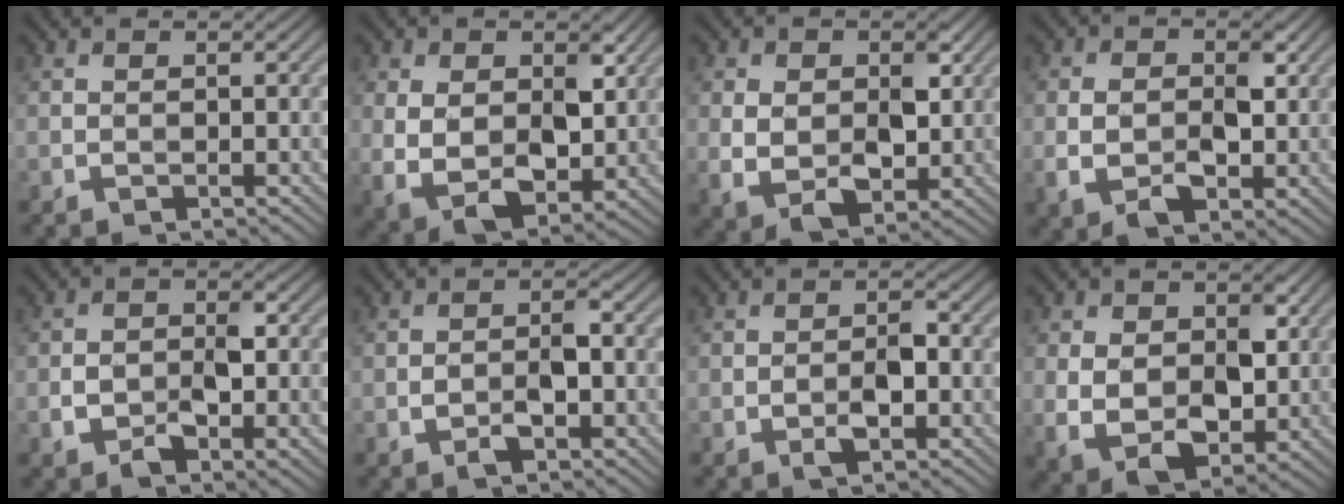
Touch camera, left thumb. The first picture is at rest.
{"total": 8.8, "force": [0.9, 5.7, 6.7], "torque": [-0.143, -0.020, 0.026]}
{"total": 6.9, "force": [0.3, 4.6, 5.2], "torque": [-0.099, -0.014, 0.010]}
{"total": 5.8, "force": [-0.6, 3.5, 4.6], "torque": [-0.082, -0.007, -0.011]}
{"total": 6.5, "force": [-2.2, 3.6, 4.9], "torque": [-0.074, -0.001, -0.040]}
{"total": 4.3, "force": [-1.5, 2.1, 3.4], "torque": [-0.060, 0.003, -0.027]}
{"total": 3.8, "force": [-1.2, 1.7, 3.1], "torque": [-0.055, 0.002, -0.024]}
{"total": 8.2, "force": [0.4, 5.7, 5.9], "torque": [-0.117, -0.015, 0.019]}